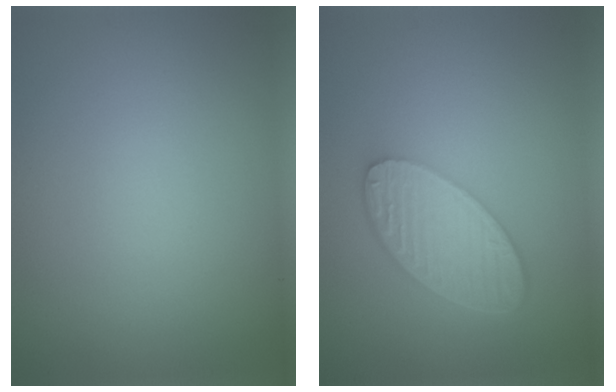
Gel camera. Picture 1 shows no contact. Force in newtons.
{"total": 5.8, "press": 4.3, "slide": 3.9}